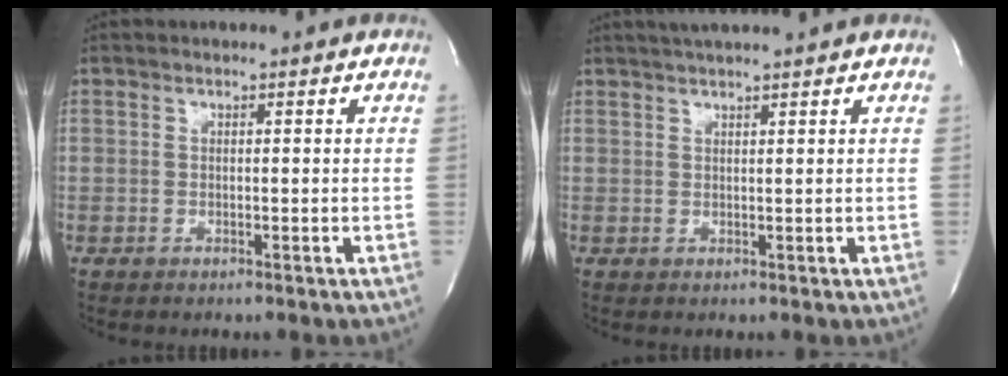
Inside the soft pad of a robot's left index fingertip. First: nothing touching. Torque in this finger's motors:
{"motor_torque": [-0.17, -0.22, 0.07, 0.02]}